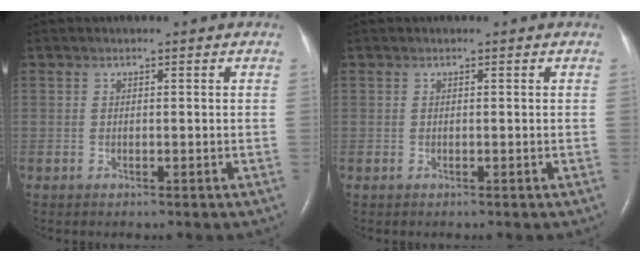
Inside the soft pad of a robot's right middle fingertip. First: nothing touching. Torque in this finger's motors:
{"motor_torque": [0.00, 0.00, 0.00, 0.00]}